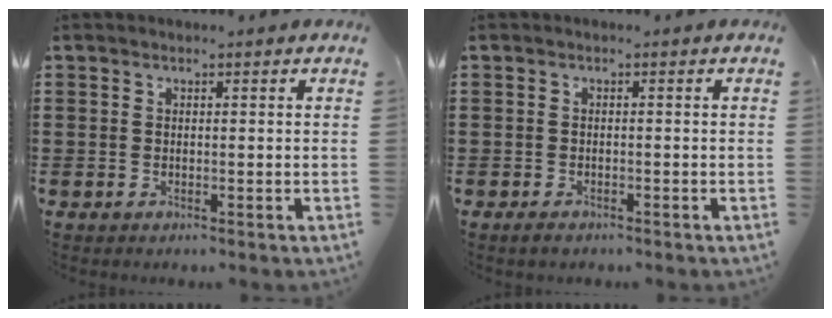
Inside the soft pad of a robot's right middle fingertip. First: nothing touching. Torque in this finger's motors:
{"motor_torque": [0.94, 0.15, 0.03, 0.04]}